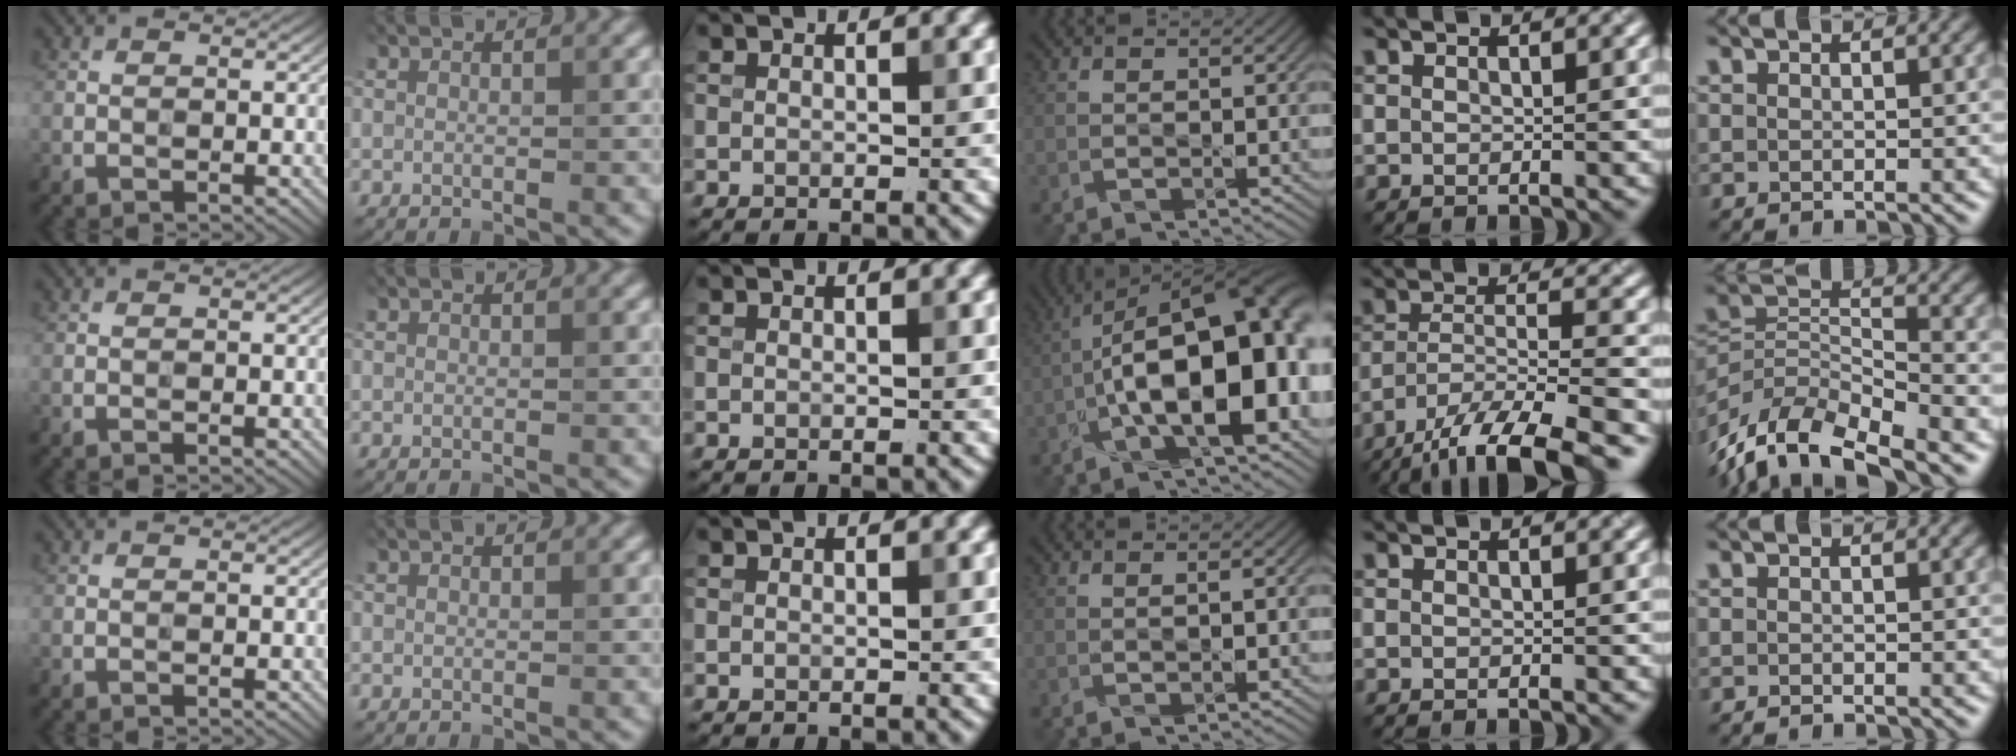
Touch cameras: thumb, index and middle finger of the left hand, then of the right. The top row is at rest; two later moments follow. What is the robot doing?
{"motion": "dispense", "object": "glue bottle"}